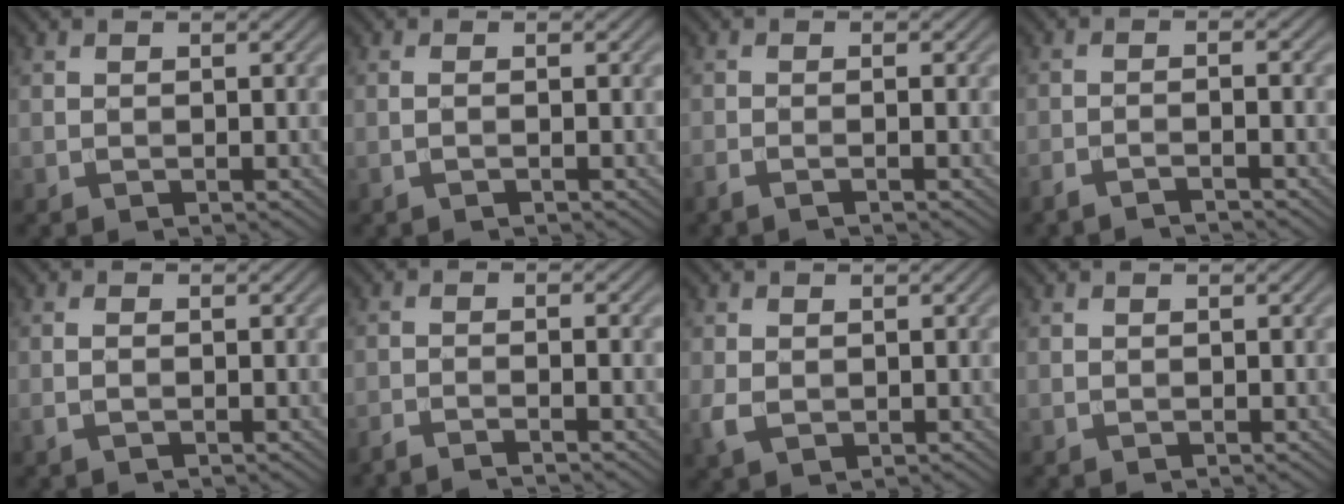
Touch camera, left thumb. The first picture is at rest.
{"total": 1.0, "force": [-0.3, 0.0, 0.9], "torque": [-0.018, 0.004, -0.011]}
{"total": 1.5, "force": [-0.8, 0.0, 1.2], "torque": [-0.020, 0.004, -0.024]}
{"total": 2.9, "force": [-2.2, 0.2, 1.8], "torque": [-0.026, 0.002, -0.053]}
{"total": 1.1, "force": [-0.4, 0.2, 1.0], "torque": [-0.023, 0.001, -0.009]}
{"total": 2.9, "force": [-2.2, 0.2, 1.8], "torque": [-0.021, 0.000, -0.053]}
{"total": 2.3, "force": [-0.2, 1.6, 1.7], "torque": [-0.045, -0.005, 0.001]}
{"total": 0.0}